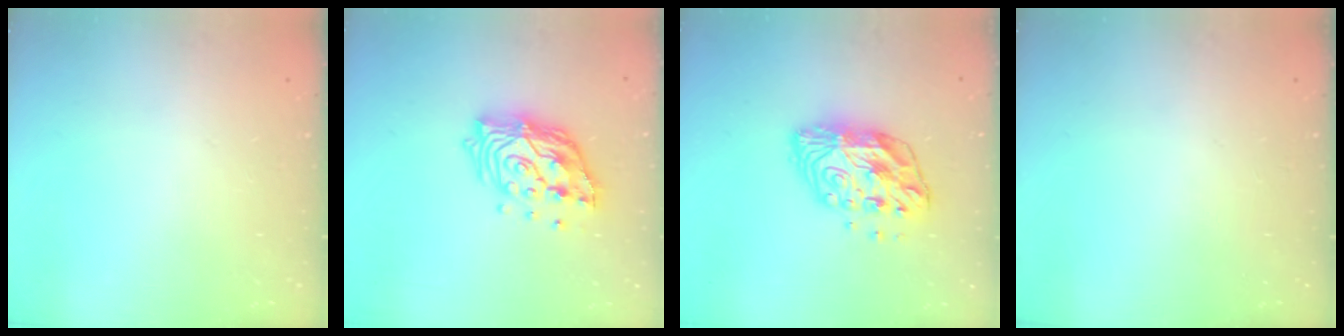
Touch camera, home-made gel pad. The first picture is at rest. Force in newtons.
{"total": 17.0, "press": 16.9, "slide": 1.5}
{"total": 12.5, "press": 12.5, "slide": 0.9}
{"total": 0.0}